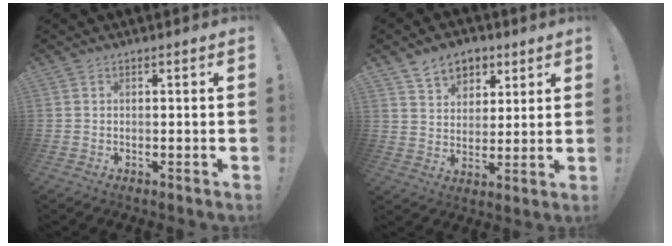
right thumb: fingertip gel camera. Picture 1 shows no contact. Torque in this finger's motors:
{"motor_torque": [0.02, 0.06, 0.59, 0.58, 0.01]}